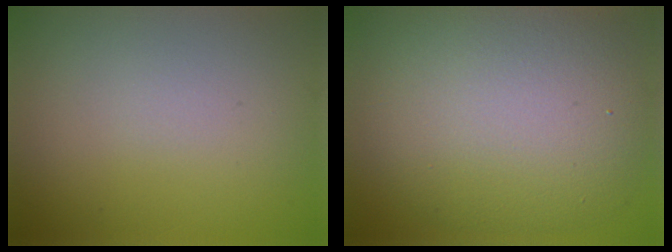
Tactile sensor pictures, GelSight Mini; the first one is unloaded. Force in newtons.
{"total": 10.5, "press": 10.5, "slide": 0.5}